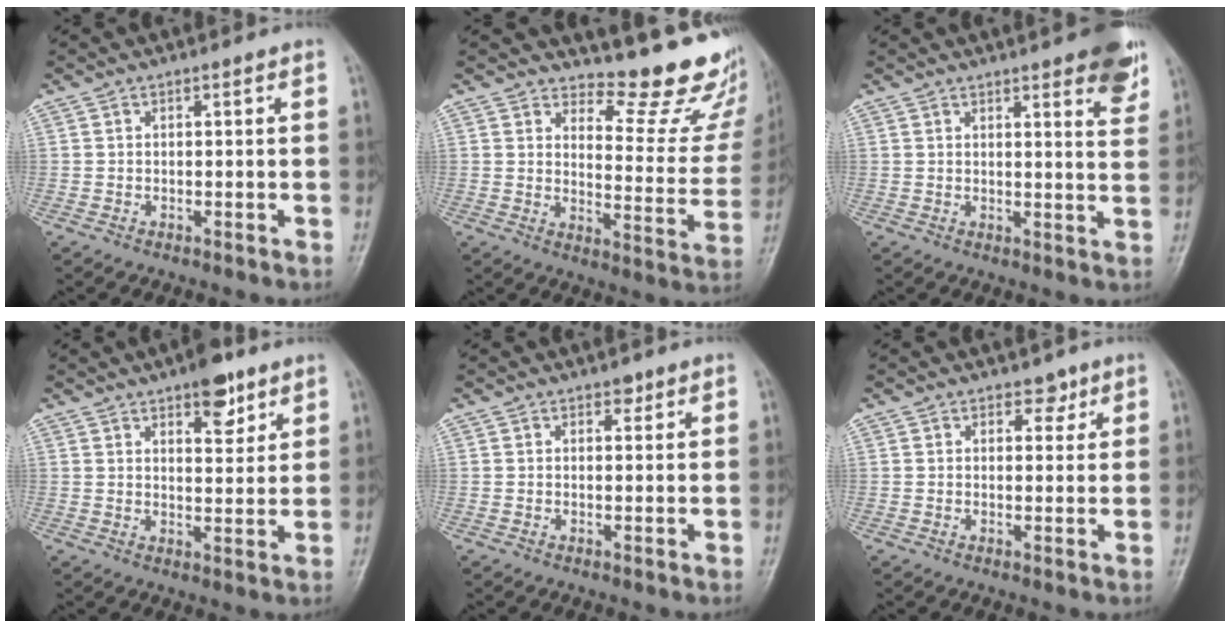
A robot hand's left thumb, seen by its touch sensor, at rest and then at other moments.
{"total": 16.1, "force": [14.6, 4.9, 5.0], "torque": [-0.010, -0.154, 0.162]}
{"total": 9.5, "force": [6.0, 2.3, 7.1], "torque": [-0.066, -0.025, 0.068]}
{"total": 7.2, "force": [4.6, 3.1, 4.6], "torque": [-0.041, -0.024, 0.062]}
{"total": 1.5, "force": [1.0, 0.9, 0.6], "torque": [0.004, -0.004, 0.010]}
{"total": 2.5, "force": [1.7, 1.6, 1.0], "torque": [0.006, -0.009, 0.022]}